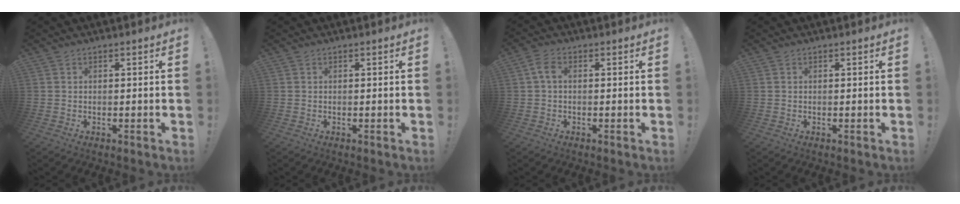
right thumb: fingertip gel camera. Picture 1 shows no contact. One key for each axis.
{"total": 0.0}
{"total": 3.4, "fx": 0.4, "fy": 1.9, "fz": 2.9, "tx": -0.057, "ty": 0.010, "tz": 0.010}
{"total": 0.0}